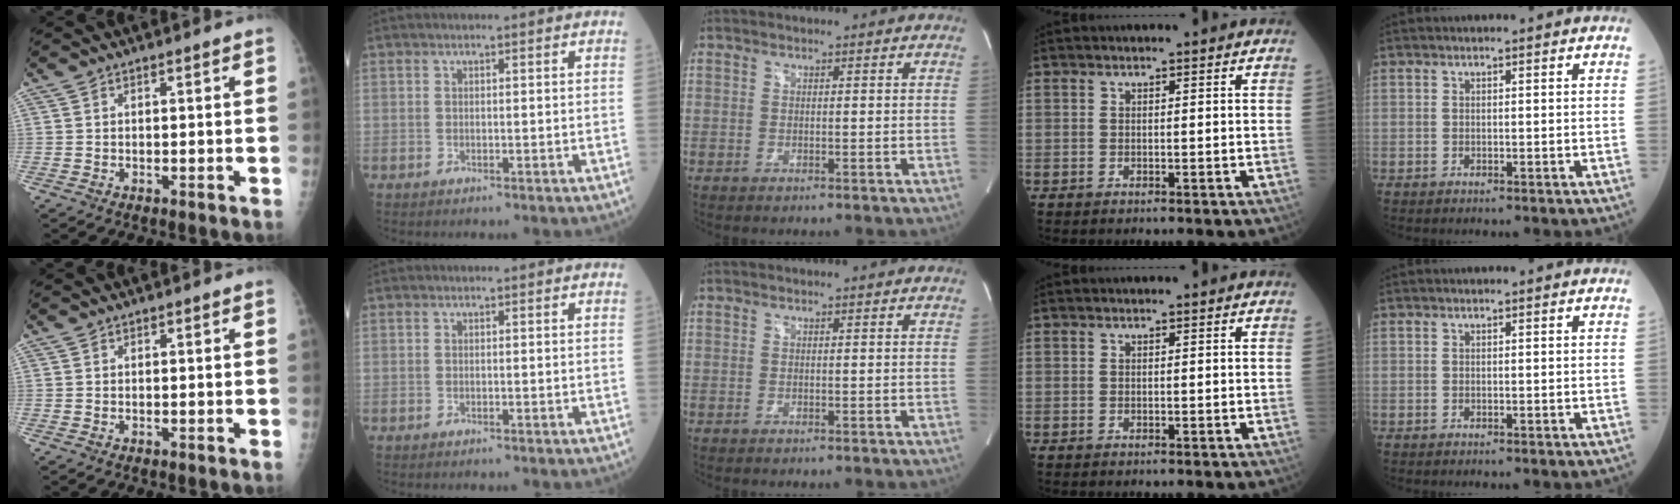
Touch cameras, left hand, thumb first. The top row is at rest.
{}